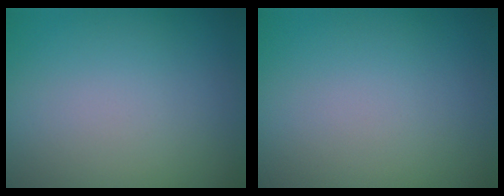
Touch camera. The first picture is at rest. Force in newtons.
{"total": 0.0}